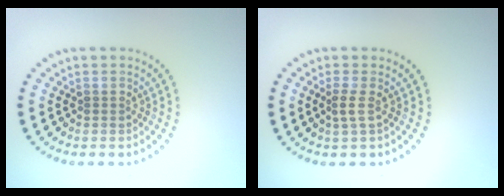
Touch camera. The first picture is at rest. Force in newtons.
{"total": 1.2, "press": 0.9, "slide": 0.8}